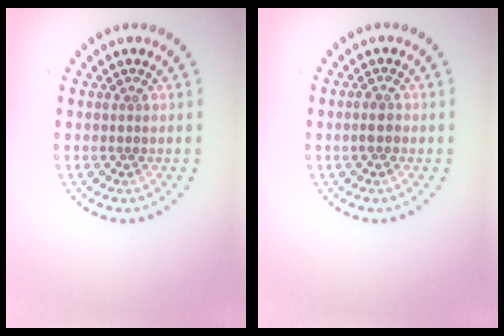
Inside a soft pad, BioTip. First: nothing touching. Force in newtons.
{"total": 1.3, "press": 1.3, "slide": 0.3}